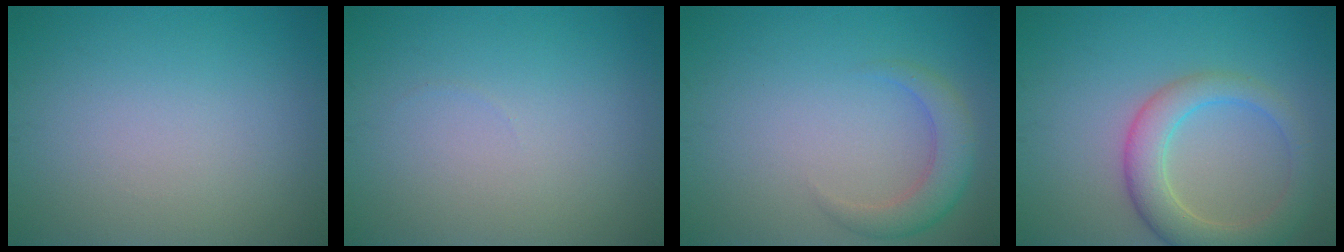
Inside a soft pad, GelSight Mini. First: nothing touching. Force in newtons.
{"total": 0.0}
{"total": 3.0, "press": 3.0, "slide": 0.3}
{"total": 4.9, "press": 4.9, "slide": 0.3}